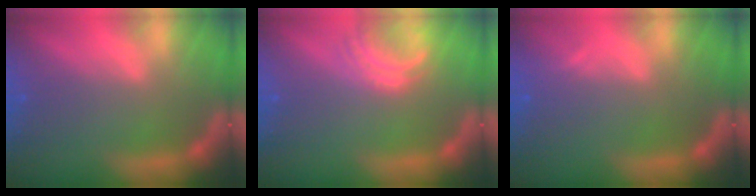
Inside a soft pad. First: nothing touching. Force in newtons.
{"total": 3.0}
{"total": 0.9}